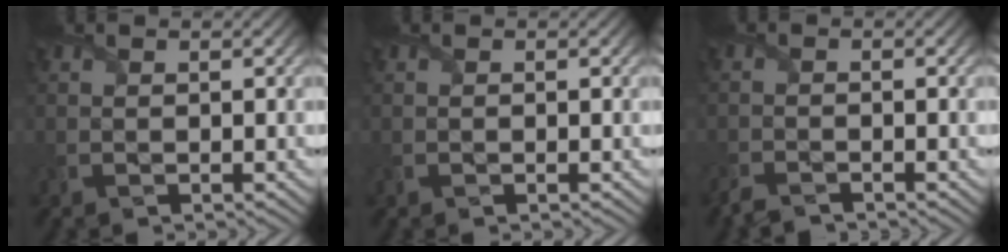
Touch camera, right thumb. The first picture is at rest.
{"total": 0.0}
{"total": 2.3, "force": [-2.1, 0.5, 0.7], "torque": [-0.021, -0.010, -0.049]}